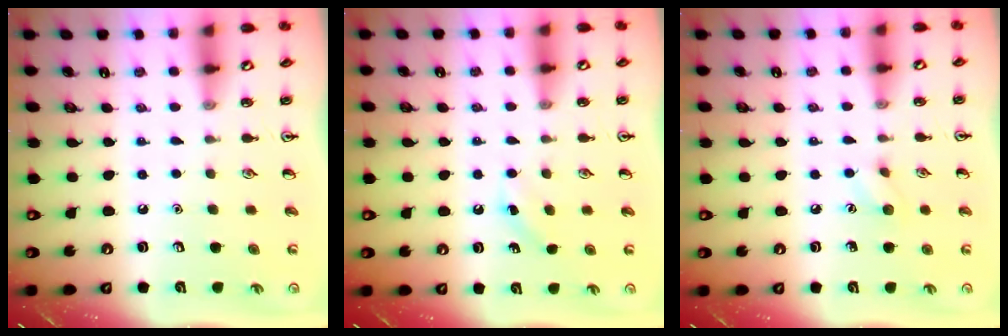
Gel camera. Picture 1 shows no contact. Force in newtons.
{"total": 2.8, "press": 2.6, "slide": 0.9}
{"total": 5.3, "press": 5.2, "slide": 1.1}